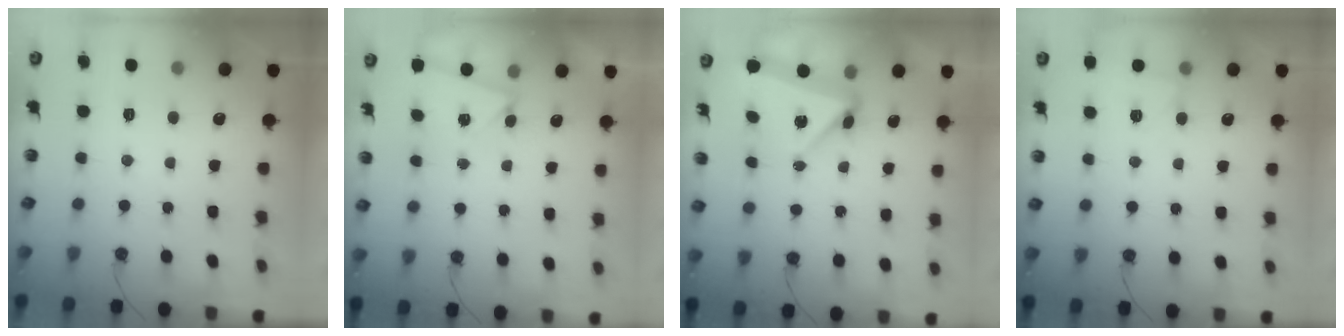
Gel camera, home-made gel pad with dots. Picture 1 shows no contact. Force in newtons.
{"total": 2.6, "press": 2.2, "slide": 1.4}
{"total": 6.1, "press": 4.5, "slide": 4.0}
{"total": 4.0, "press": 4.0, "slide": 0.4}